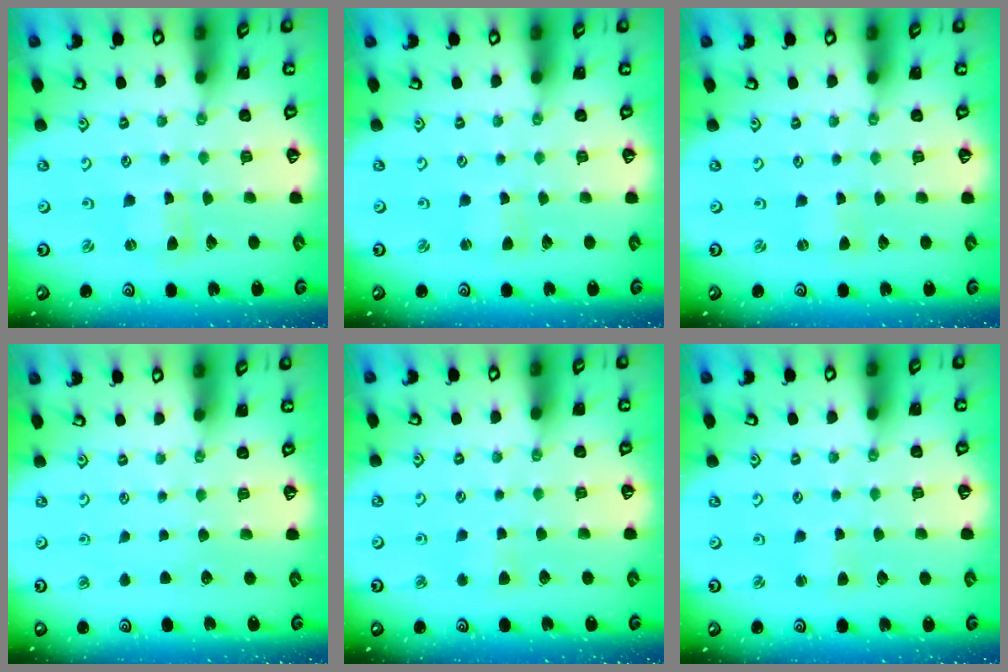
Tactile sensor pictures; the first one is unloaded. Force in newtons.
{"total": 0.9, "press": 0.9, "slide": 0.2}
{"total": 0.9, "press": 0.9, "slide": 0.1}
{"total": 0.0}
{"total": 2.8, "press": 2.7, "slide": 0.5}
{"total": 2.1, "press": 2.1, "slide": 0.3}